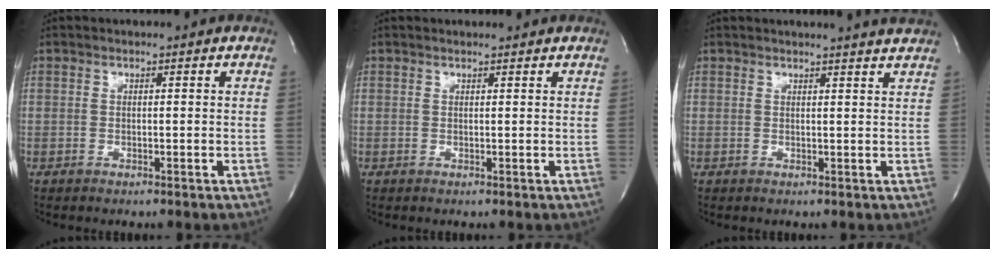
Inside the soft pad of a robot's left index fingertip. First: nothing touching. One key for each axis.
{"total": 1.6, "fx": 1.5, "fy": 0.1, "fz": 0.4, "tx": -0.010, "ty": 0.010, "tz": 0.022}
{"total": 5.5, "fx": 5.2, "fy": -0.8, "fz": 1.5, "tx": -0.020, "ty": -0.003, "tz": 0.046}